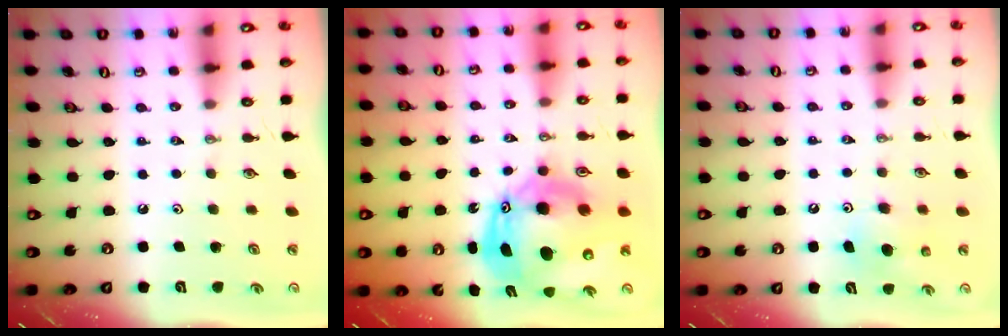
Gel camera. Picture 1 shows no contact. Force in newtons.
{"total": 18.2, "press": 18.0, "slide": 2.6}
{"total": 6.2, "press": 5.9, "slide": 1.8}